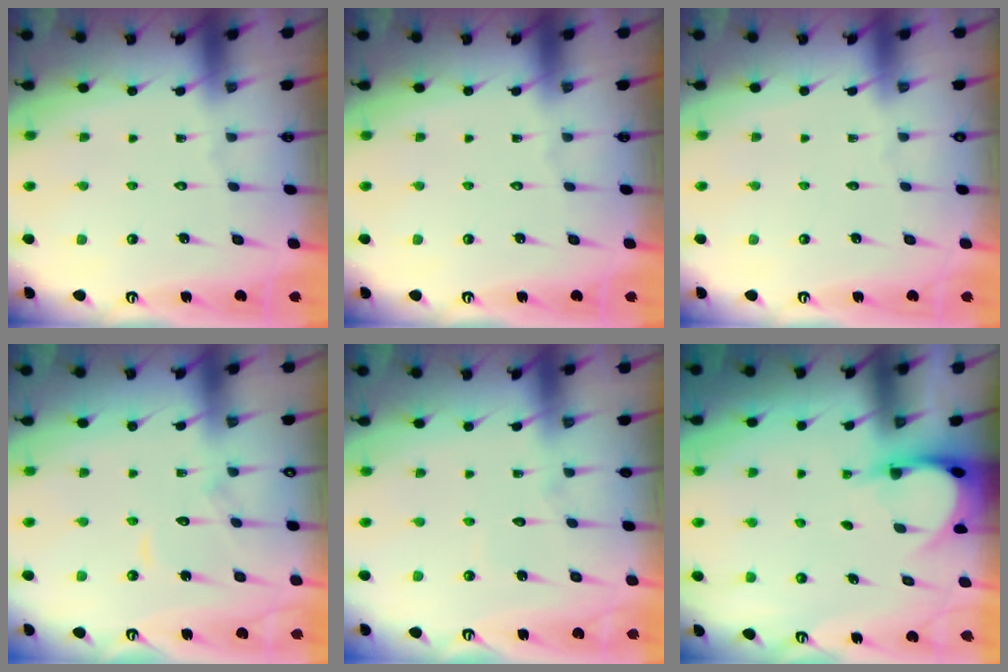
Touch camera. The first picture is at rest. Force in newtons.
{"total": 0.0}
{"total": 0.0}
{"total": 6.8, "press": 6.7, "slide": 0.7}
{"total": 4.7, "press": 4.7, "slide": 0.4}
{"total": 3.8, "press": 3.8, "slide": 0.3}